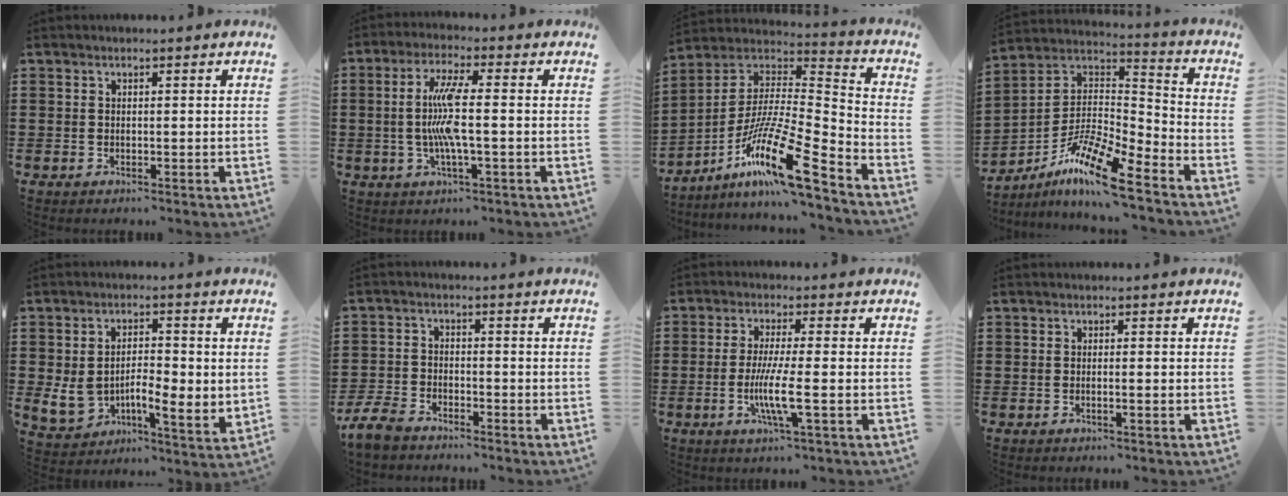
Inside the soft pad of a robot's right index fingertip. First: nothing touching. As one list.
[{"total": 7.6, "force": [-0.6, 0.9, 7.6], "torque": [-0.164, -0.011, -0.022]}, {"total": 17.2, "force": [-10.6, 2.2, 13.3], "torque": [-0.256, 0.006, -0.192]}, {"total": 11.7, "force": [-9.0, 1.3, 7.4], "torque": [-0.152, 0.004, -0.182]}, {"total": 7.4, "force": [-0.4, 4.7, 5.7], "torque": [-0.112, 0.002, -0.006]}, {"total": 4.3, "force": [-3.8, 1.4, 1.4], "torque": [-0.054, -0.004, -0.084]}, {"total": 6.8, "force": [-1.6, 0.6, 6.6], "torque": [-0.136, -0.015, -0.035]}, {"total": 0.9, "force": [-0.4, -0.1, 0.8], "torque": [-0.013, -0.004, -0.007]}]